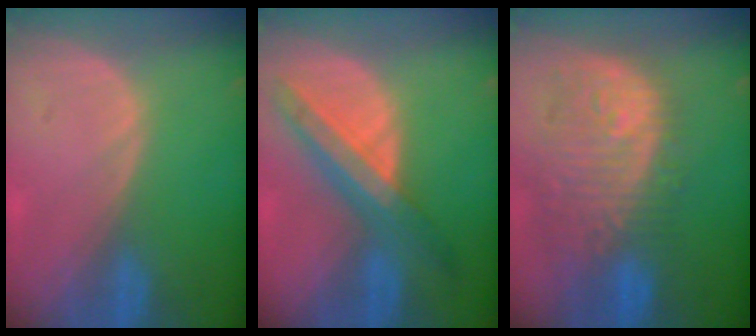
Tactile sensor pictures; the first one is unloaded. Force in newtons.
{"total": 8.2, "press": 7.3, "slide": 3.7}
{"total": 12.1, "press": 10.8, "slide": 5.5}